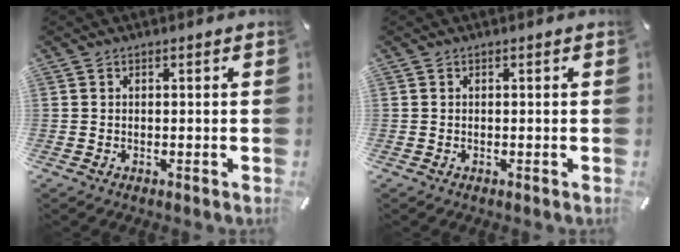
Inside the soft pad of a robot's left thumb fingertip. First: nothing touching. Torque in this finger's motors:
{"motor_torque": [0.03, 0.07, 0.00, -0.07, -0.01]}